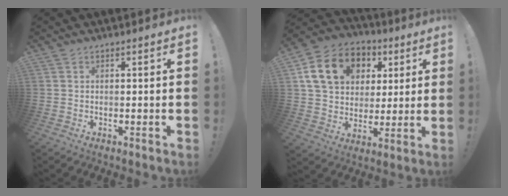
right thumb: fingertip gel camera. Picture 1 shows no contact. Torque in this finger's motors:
{"motor_torque": [1.96, 2.02, 0.75, 0.25, 0.40]}